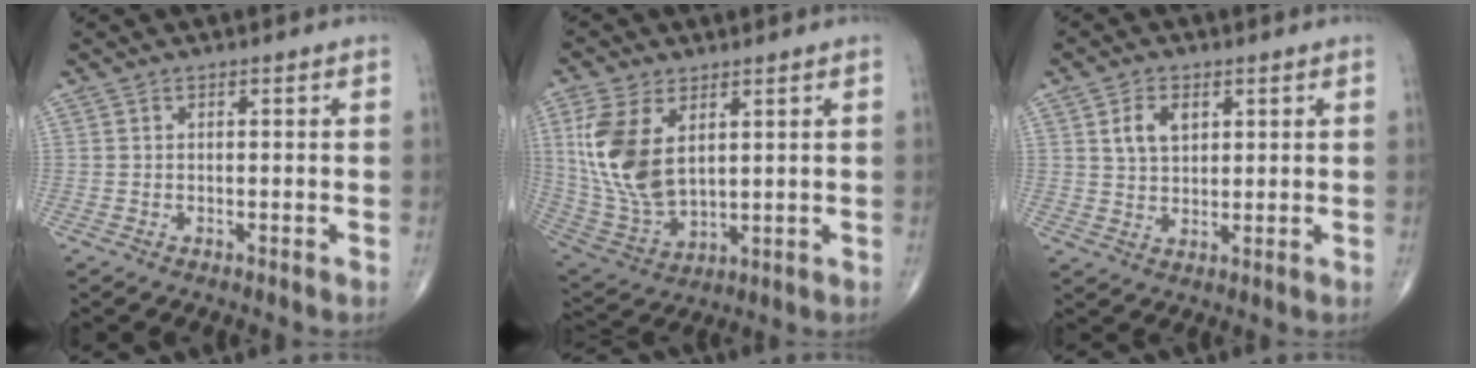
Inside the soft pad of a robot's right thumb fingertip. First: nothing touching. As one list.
[{"total": 14.7, "force": [4.0, 8.4, 11.3], "torque": [-0.239, -0.017, 0.094]}, {"total": 5.3, "force": [2.0, 3.4, 3.5], "torque": [-0.051, -0.007, 0.039]}]